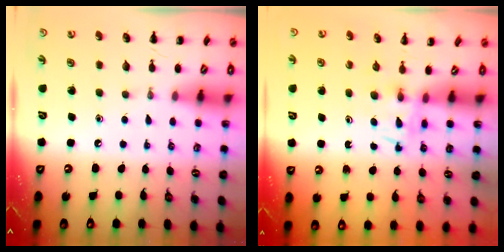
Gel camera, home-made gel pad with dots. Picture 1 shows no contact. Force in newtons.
{"total": 2.5, "press": 2.3, "slide": 1.0}